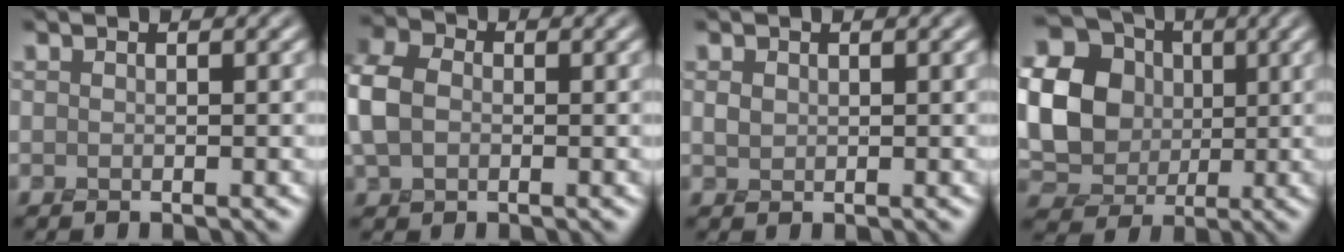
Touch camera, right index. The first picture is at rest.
{"total": 5.3, "force": [-0.4, 4.0, 3.5], "torque": [-0.105, 0.009, -0.011]}
{"total": 0.6, "force": [0.3, 0.4, 0.2], "torque": [-0.006, -0.002, 0.010]}
{"total": 19.3, "force": [2.7, 17.5, 7.7], "torque": [-0.209, 0.015, 0.015]}